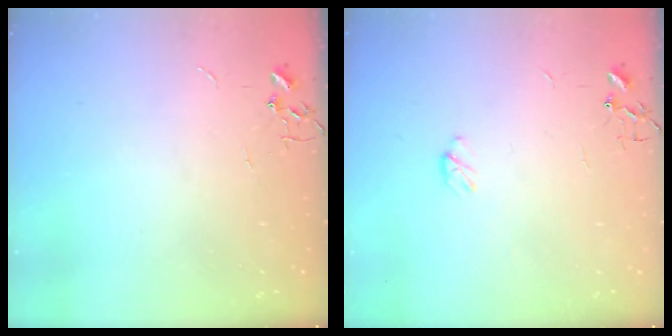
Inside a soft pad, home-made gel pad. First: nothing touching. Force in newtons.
{"total": 3.9, "press": 3.8, "slide": 0.5}